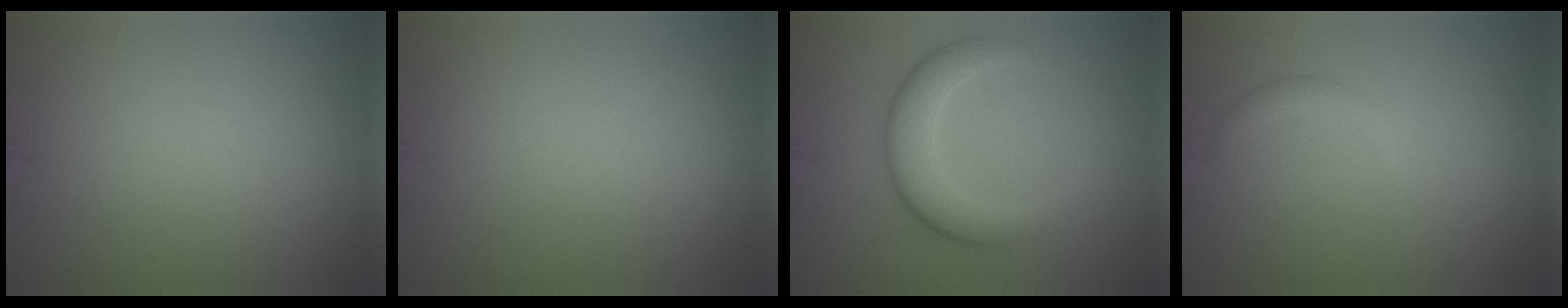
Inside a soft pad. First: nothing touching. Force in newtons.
{"total": 0.0}
{"total": 4.8, "press": 4.8, "slide": 0.3}
{"total": 1.1, "press": 1.1, "slide": 0.1}